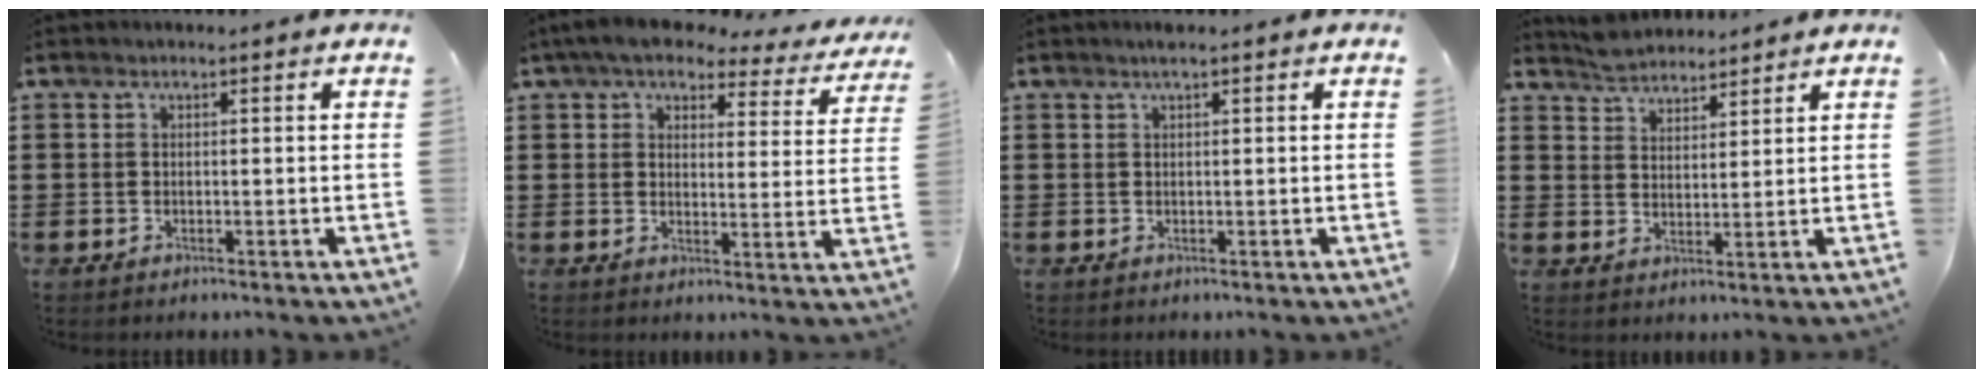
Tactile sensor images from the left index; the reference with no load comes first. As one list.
[{"total": 6.2, "force": [5.1, 1.7, 3.1], "torque": [-0.081, -0.018, 0.090]}, {"total": 1.2, "force": [0.7, -0.1, 1.0], "torque": [-0.018, 0.000, 0.012]}, {"total": 4.1, "force": [3.9, 1.3, 0.0], "torque": [-0.014, -0.006, 0.076]}]